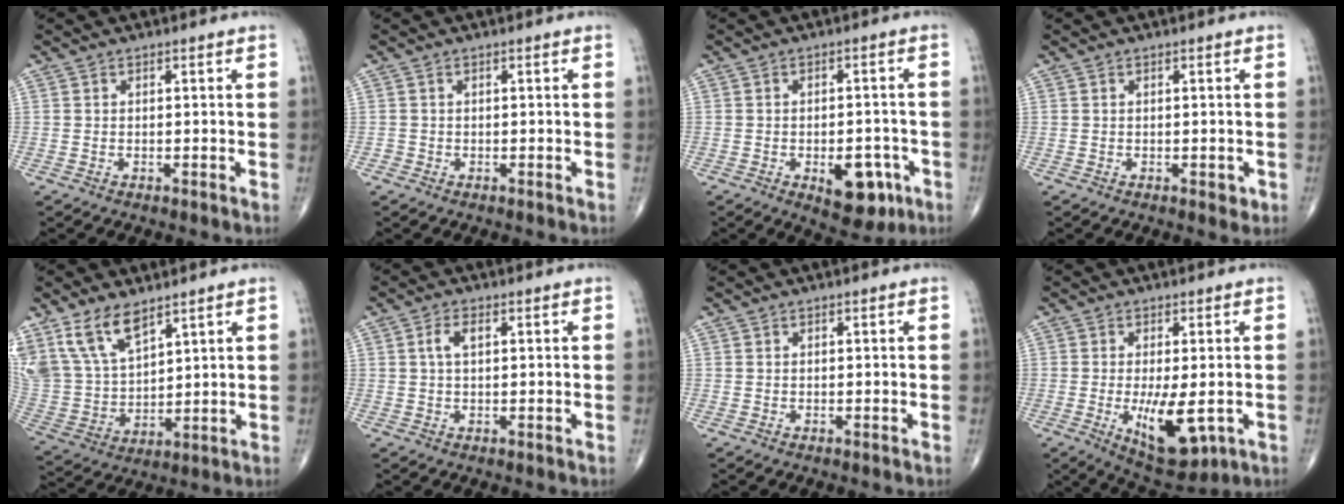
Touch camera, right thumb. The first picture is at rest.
{"total": 0.7, "force": [-0.3, 0.6, 0.0], "torque": [0.001, 0.003, -0.007]}
{"total": 9.2, "force": [-3.7, 4.8, 6.9], "torque": [-0.066, 0.014, -0.040]}
{"total": 1.4, "force": [-0.4, 0.8, 1.1], "torque": [-0.006, -0.001, -0.004]}
{"total": 14.2, "force": [9.3, 7.0, 8.2], "torque": [-0.150, -0.033, 0.202]}
{"total": 2.9, "force": [0.7, 1.4, 2.4], "torque": [-0.055, 0.009, 0.014]}
{"total": 0.0}
{"total": 10.5, "force": [-2.2, 4.1, 9.4], "torque": [-0.144, -0.020, -0.022]}